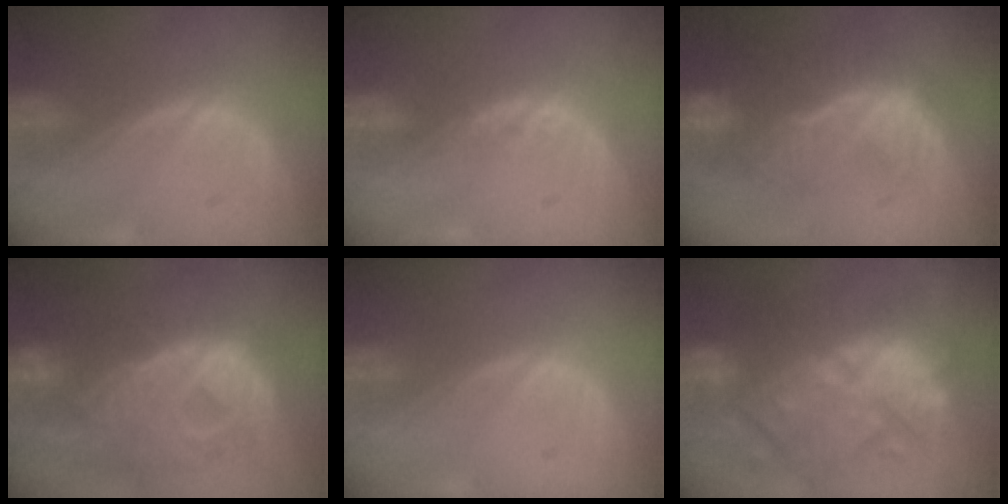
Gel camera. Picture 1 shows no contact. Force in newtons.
{"total": 1.8, "press": 1.5, "slide": 1.0}
{"total": 10.0, "press": 8.7, "slide": 4.9}
{"total": 12.8, "press": 10.9, "slide": 6.7}
{"total": 0.0}
{"total": 12.8, "press": 12.2, "slide": 4.0}